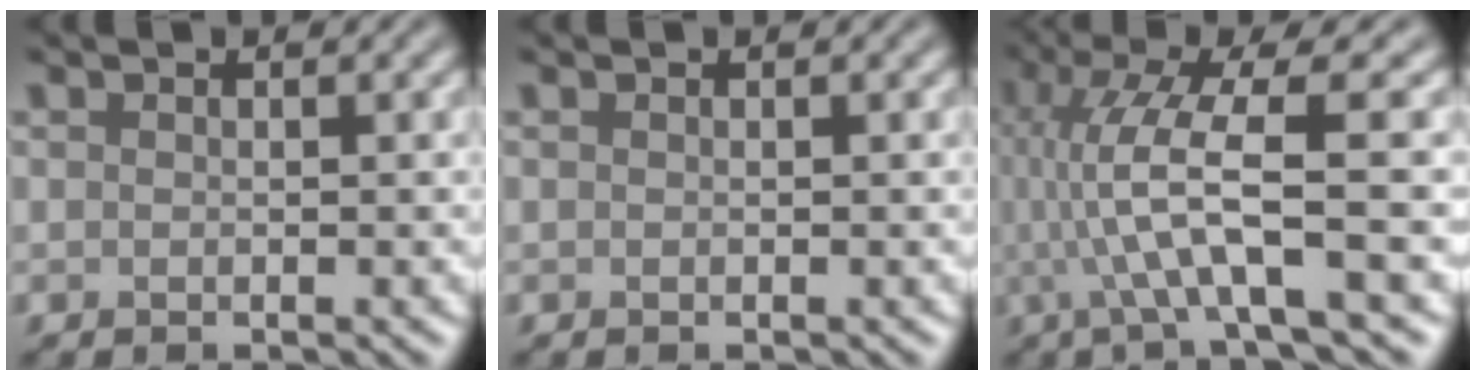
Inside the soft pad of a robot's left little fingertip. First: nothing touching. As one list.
[{"total": 0.0}, {"total": 7.7, "force": [-0.5, 1.5, 7.6], "torque": [-0.140, 0.005, -0.010]}]